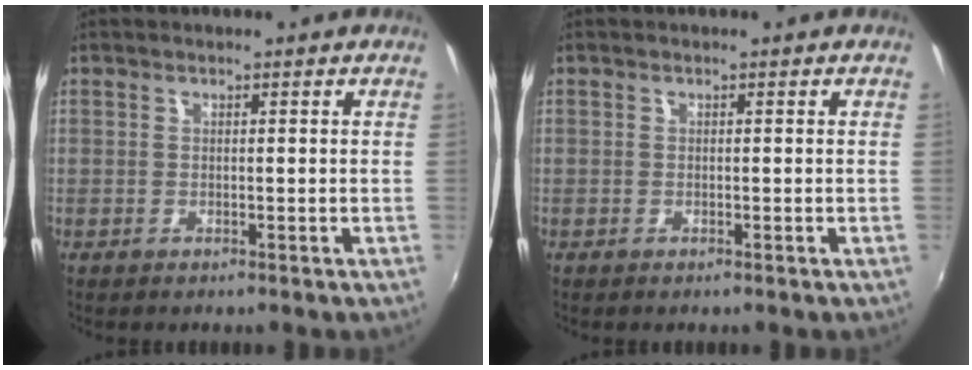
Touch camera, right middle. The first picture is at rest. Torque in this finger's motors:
{"motor_torque": [0.62, -0.37, 0.20, -0.02]}